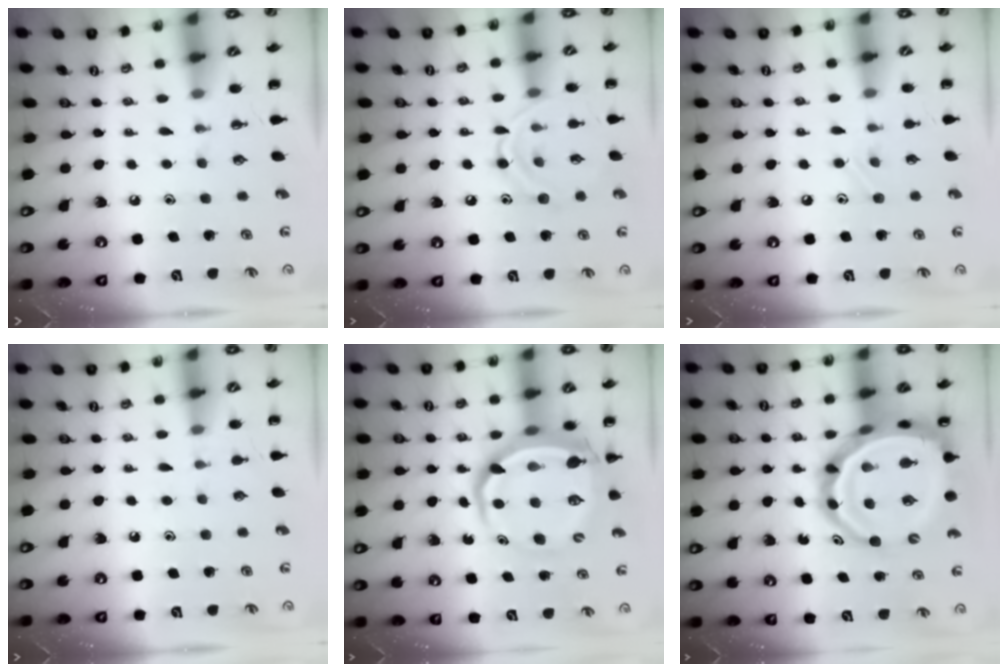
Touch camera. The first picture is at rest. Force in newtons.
{"total": 9.5, "press": 9.5, "slide": 0.6}
{"total": 6.6, "press": 6.3, "slide": 1.9}
{"total": 5.2, "press": 4.9, "slide": 1.6}
{"total": 10.2, "press": 9.8, "slide": 2.8}
{"total": 19.8, "press": 19.1, "slide": 5.2}